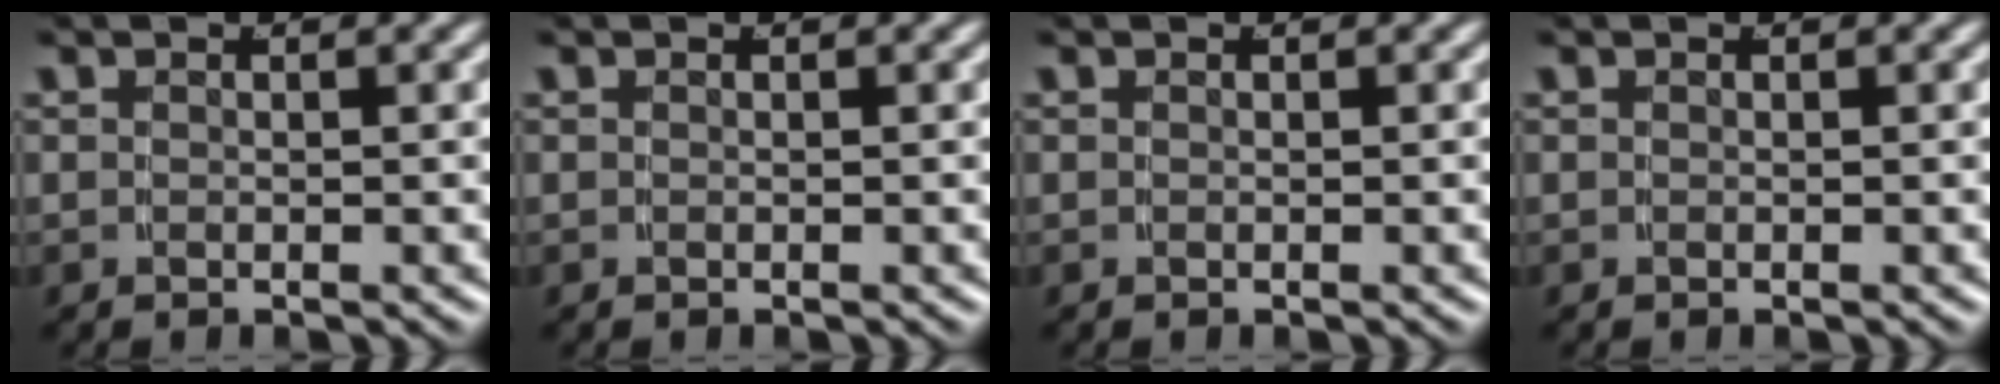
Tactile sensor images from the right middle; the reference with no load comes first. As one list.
[{"total": 0.0}, {"total": 0.0}, {"total": 0.0}]